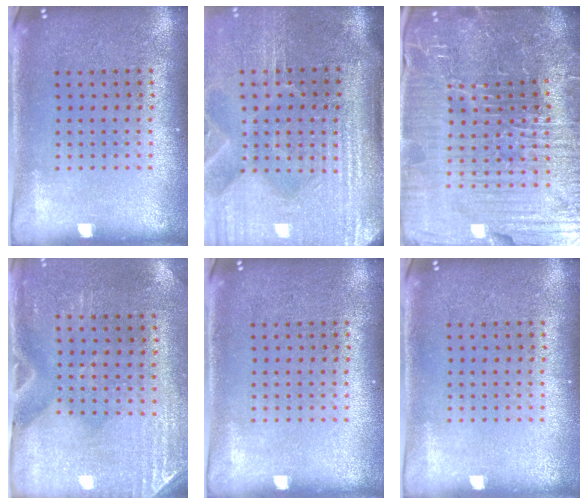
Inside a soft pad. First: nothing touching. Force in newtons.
{"total": 4.9, "press": 4.2, "slide": 2.6}
{"total": 7.4, "press": 6.6, "slide": 3.4}
{"total": 2.9, "press": 2.5, "slide": 1.4}
{"total": 0.0}
{"total": 0.0}